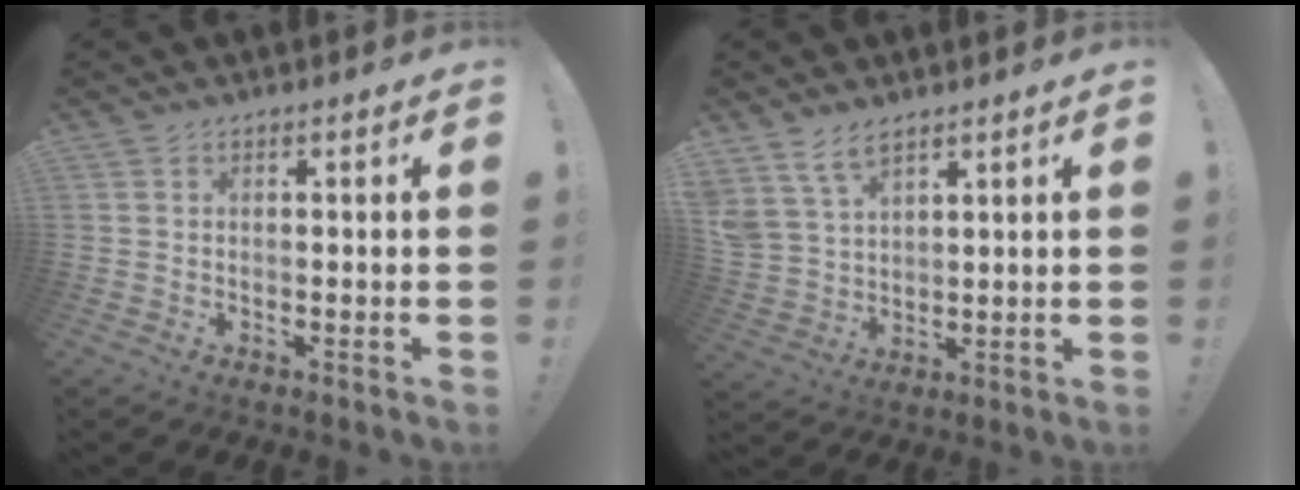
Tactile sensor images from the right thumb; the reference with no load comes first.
{"total": 7.7, "force": [5.8, 3.9, 3.2], "torque": [-0.072, -0.026, 0.117]}